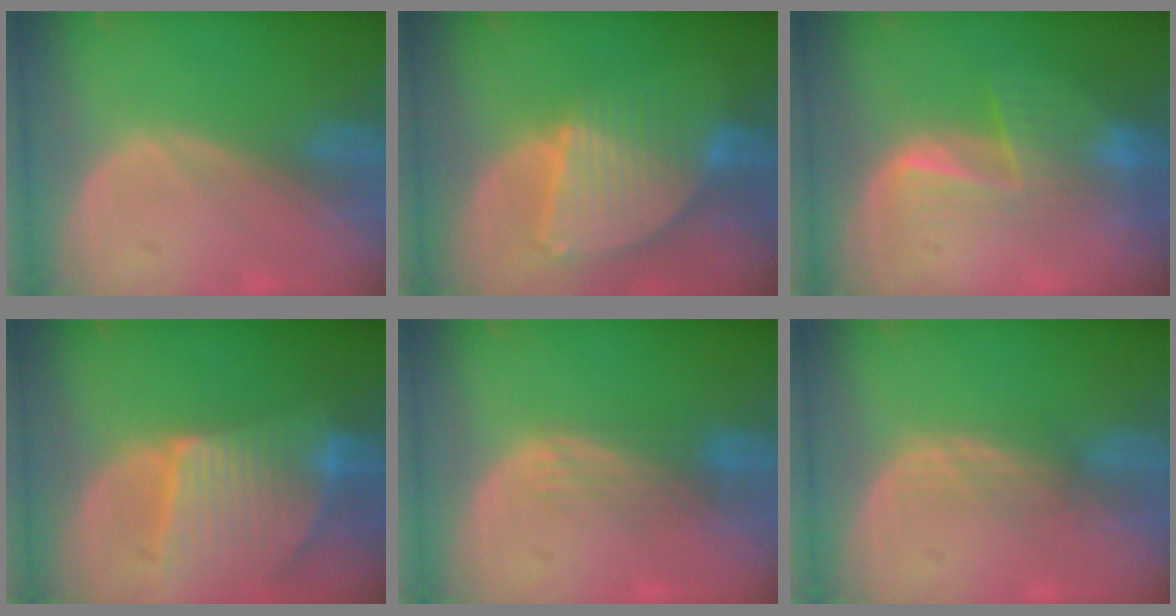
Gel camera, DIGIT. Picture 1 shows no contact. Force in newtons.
{"total": 8.7, "press": 7.5, "slide": 4.4}
{"total": 6.8, "press": 6.4, "slide": 2.3}
{"total": 9.4, "press": 8.2, "slide": 4.6}
{"total": 3.9, "press": 3.2, "slide": 2.3}
{"total": 2.4, "press": 2.3, "slide": 0.5}